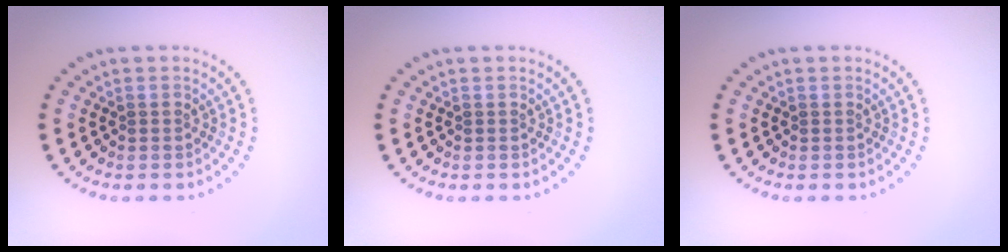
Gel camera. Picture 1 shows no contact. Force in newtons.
{"total": 0.0}
{"total": 0.0}